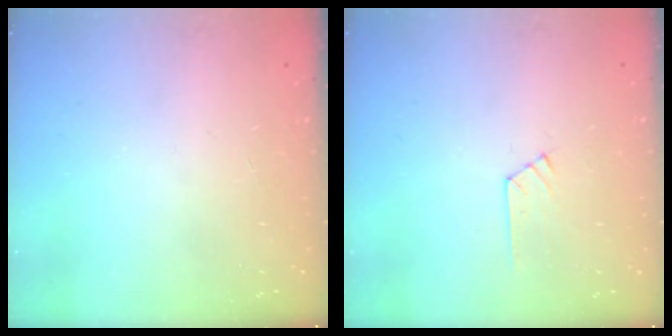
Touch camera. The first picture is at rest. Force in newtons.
{"total": 5.1, "press": 5.1, "slide": 0.6}